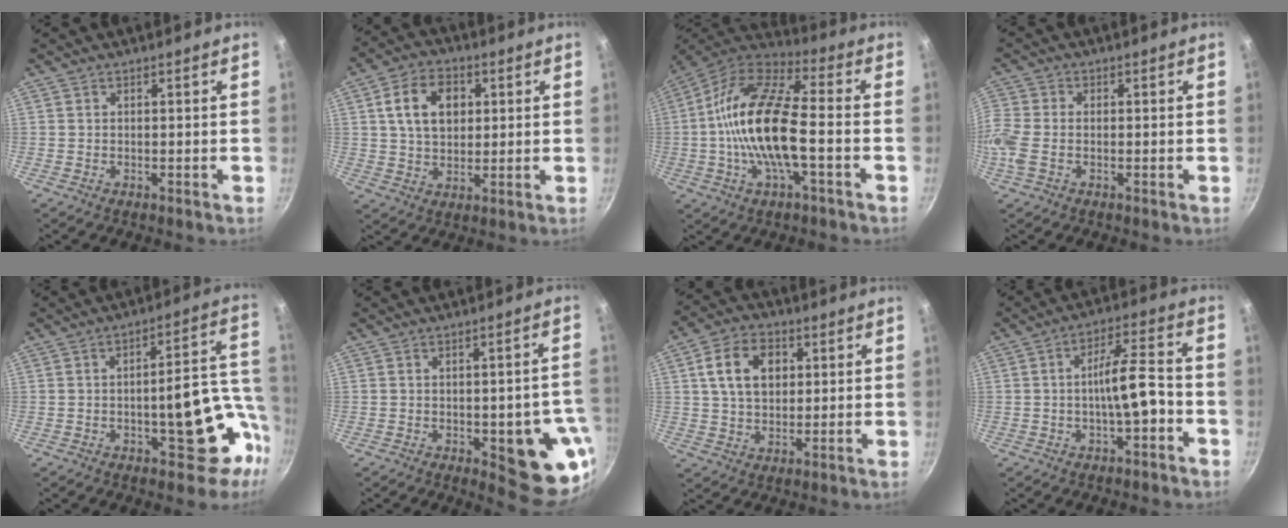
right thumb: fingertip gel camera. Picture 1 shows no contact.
{"total": 11.1, "force": [2.7, 7.8, 7.3], "torque": [-0.106, 0.005, 0.042]}
{"total": 18.9, "force": [-2.5, 7.3, 17.3], "torque": [-0.331, 0.038, -0.066]}
{"total": 6.0, "force": [-0.8, 3.9, 4.5], "torque": [-0.104, 0.002, -0.028]}
{"total": 16.7, "force": [-5.1, 7.4, 14.1], "torque": [-0.114, 0.047, -0.060]}
{"total": 14.9, "force": [-4.0, 5.9, 13.0], "torque": [-0.095, 0.011, -0.047]}
{"total": 11.2, "force": [2.8, 7.9, 7.4], "torque": [-0.111, 0.007, 0.042]}
{"total": 8.7, "force": [-2.8, 2.5, 7.8], "torque": [-0.117, 0.042, -0.045]}